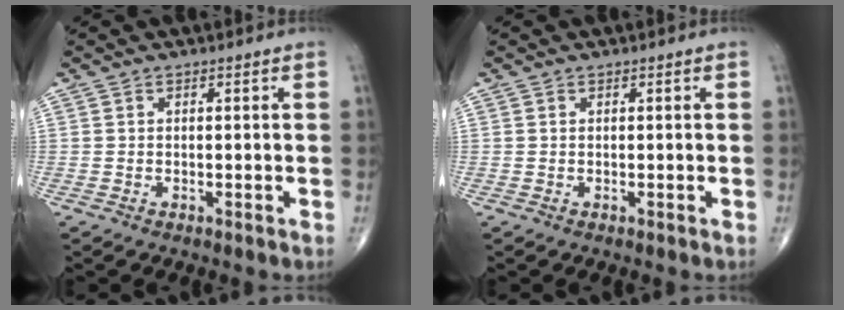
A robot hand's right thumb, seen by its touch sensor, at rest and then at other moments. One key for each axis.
{"total": 0.0}